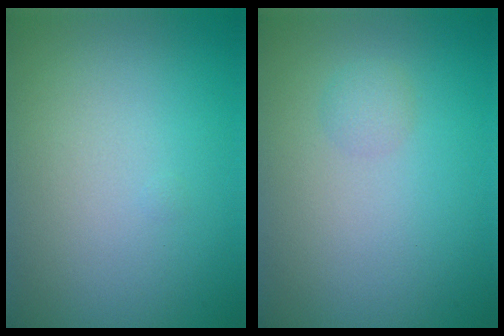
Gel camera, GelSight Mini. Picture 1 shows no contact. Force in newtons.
{"total": 1.0, "press": 1.0, "slide": 0.1}